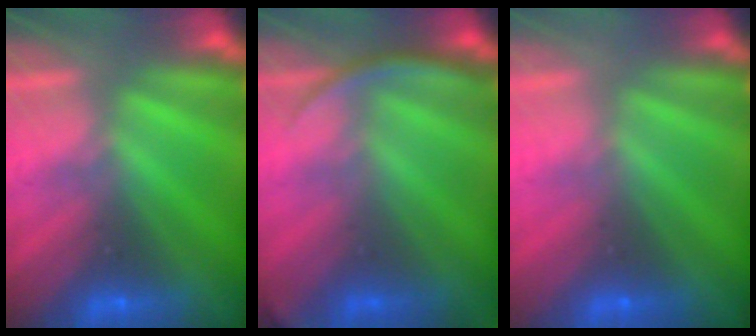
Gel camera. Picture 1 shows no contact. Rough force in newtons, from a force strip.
{"total": 3.2}
{"total": 3.4}